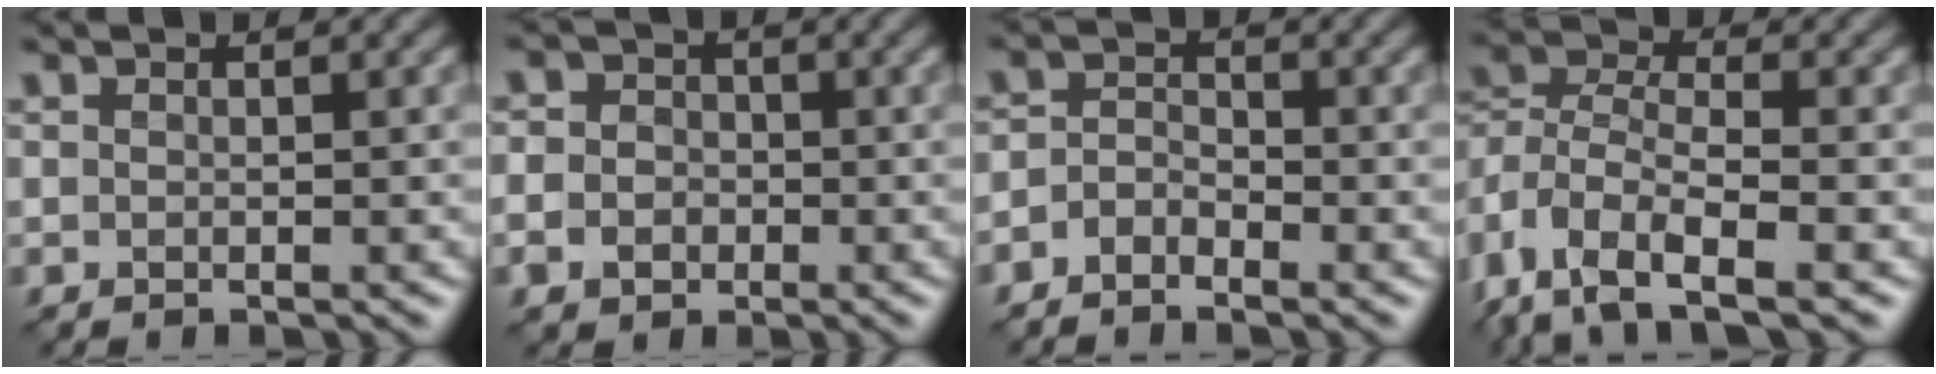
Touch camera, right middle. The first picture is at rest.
{"total": 3.6, "force": [-1.0, 3.2, 1.3], "torque": [-0.011, 0.001, -0.030]}
{"total": 1.8, "force": [-1.4, 0.8, 0.8], "torque": [-0.017, 0.008, -0.035]}
{"total": 9.1, "force": [-5.0, 4.3, 6.2], "torque": [-0.121, -0.005, -0.107]}